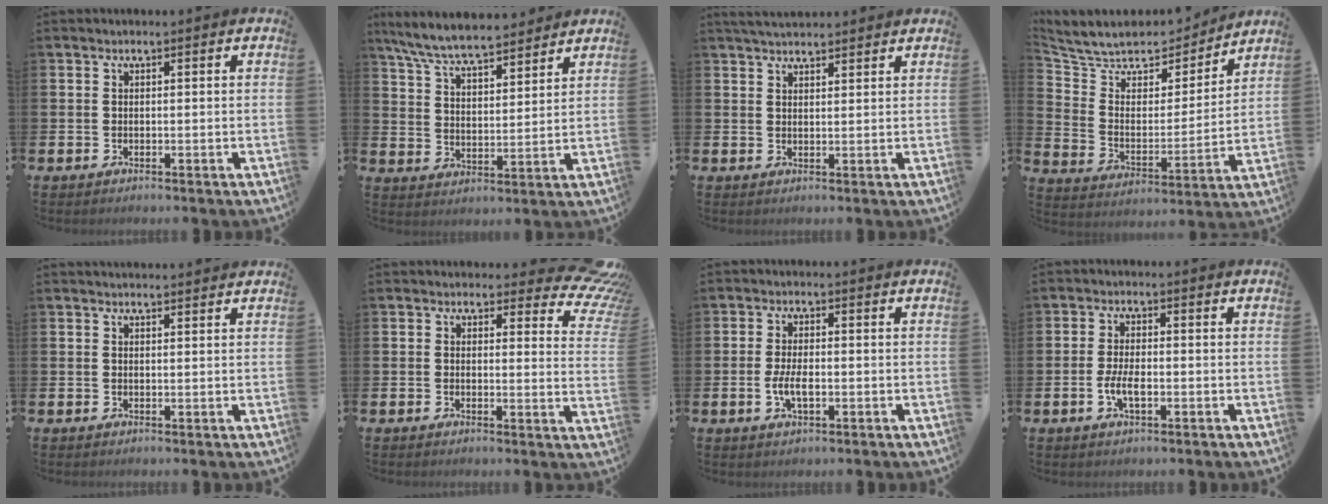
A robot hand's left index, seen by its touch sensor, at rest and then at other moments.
{"total": 7.6, "force": [7.2, 1.0, 2.3], "torque": [-0.076, -0.036, 0.130]}
{"total": 3.1, "force": [3.0, 0.5, 0.5], "torque": [-0.015, -0.007, 0.055]}
{"total": 7.8, "force": [7.0, 3.2, 1.5], "torque": [-0.080, -0.051, 0.121]}
{"total": 1.5, "force": [1.5, 0.2, 0.1], "torque": [0.006, -0.007, 0.025]}
{"total": 3.9, "force": [3.1, 1.9, 1.3], "torque": [-0.009, -0.031, 0.045]}
{"total": 3.4, "force": [-0.8, 1.5, 3.0], "torque": [-0.062, -0.001, -0.016]}
{"total": 3.4, "force": [-0.9, 1.4, 2.9], "torque": [-0.058, 0.001, -0.019]}